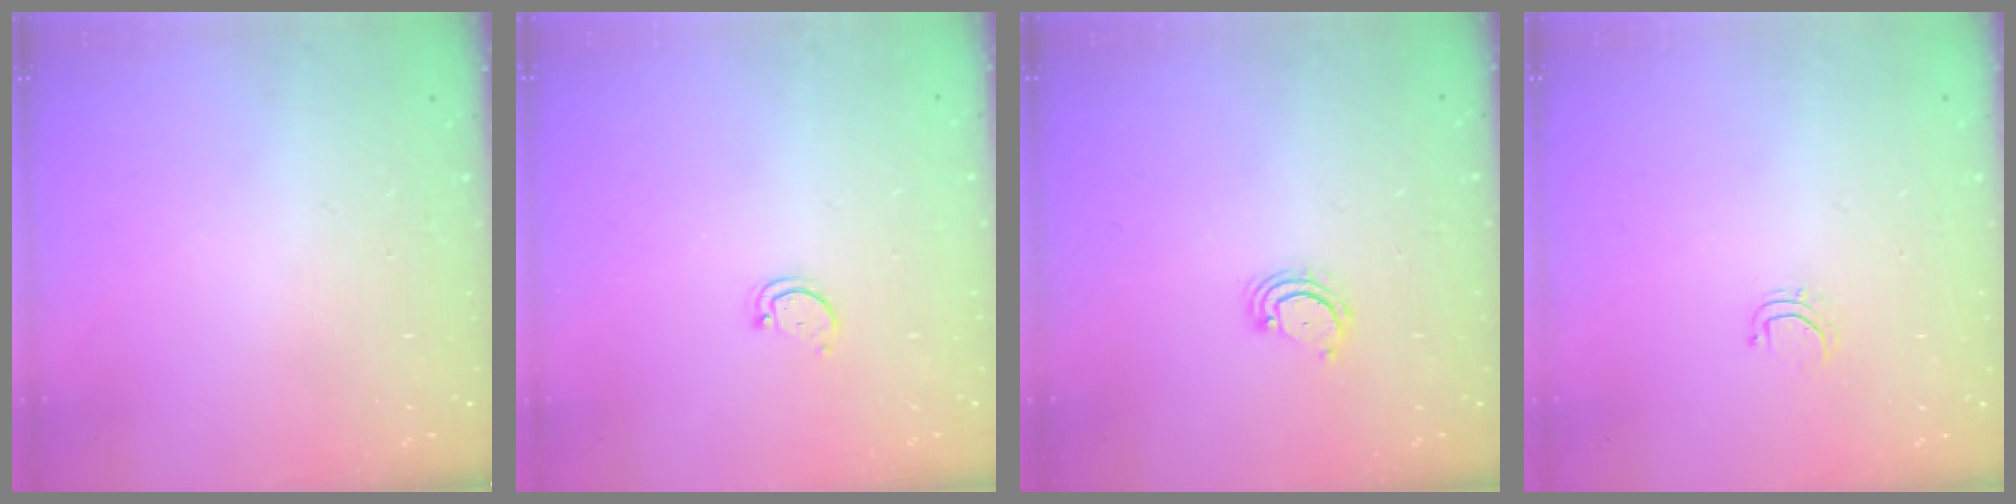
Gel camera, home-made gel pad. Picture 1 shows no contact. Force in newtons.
{"total": 2.6, "press": 2.5, "slide": 0.4}
{"total": 3.6, "press": 3.6, "slide": 0.4}
{"total": 3.8, "press": 3.8, "slide": 0.2}